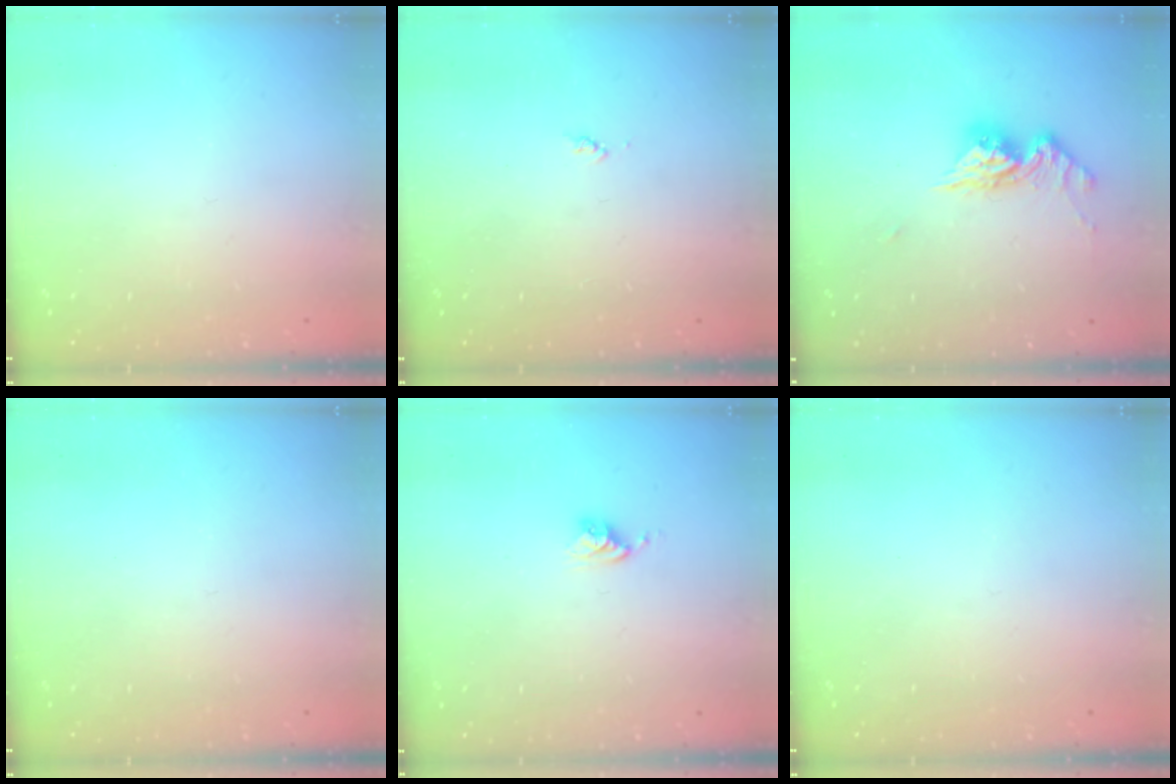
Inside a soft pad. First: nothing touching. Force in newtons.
{"total": 3.4, "press": 3.4, "slide": 0.5}
{"total": 10.3, "press": 10.3, "slide": 1.0}
{"total": 0.0}
{"total": 3.9, "press": 3.8, "slide": 0.3}
{"total": 0.0}